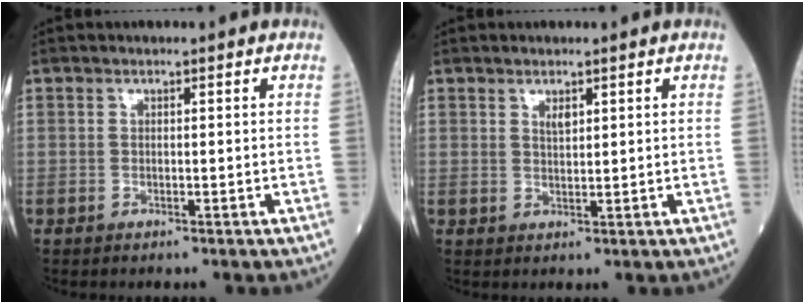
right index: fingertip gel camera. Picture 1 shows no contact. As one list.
[{"total": 1.6, "force": [1.0, 0.4, 1.2], "torque": [-0.024, -0.003, 0.020]}]